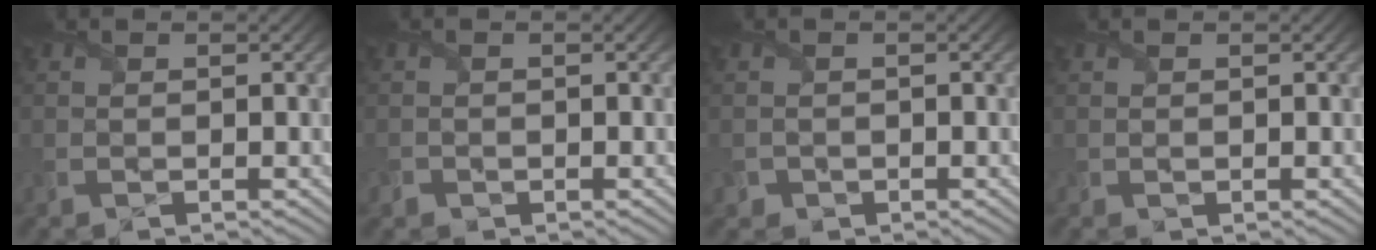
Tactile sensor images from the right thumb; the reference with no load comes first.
{"total": 0.8, "force": [-0.4, 0.7, -0.2], "torque": [0.006, -0.002, -0.011]}
{"total": 1.1, "force": [-0.3, 1.0, -0.3], "torque": [0.012, 0.000, -0.006]}
{"total": 0.5, "force": [0.4, 0.4, -0.1], "torque": [0.002, 0.000, 0.006]}